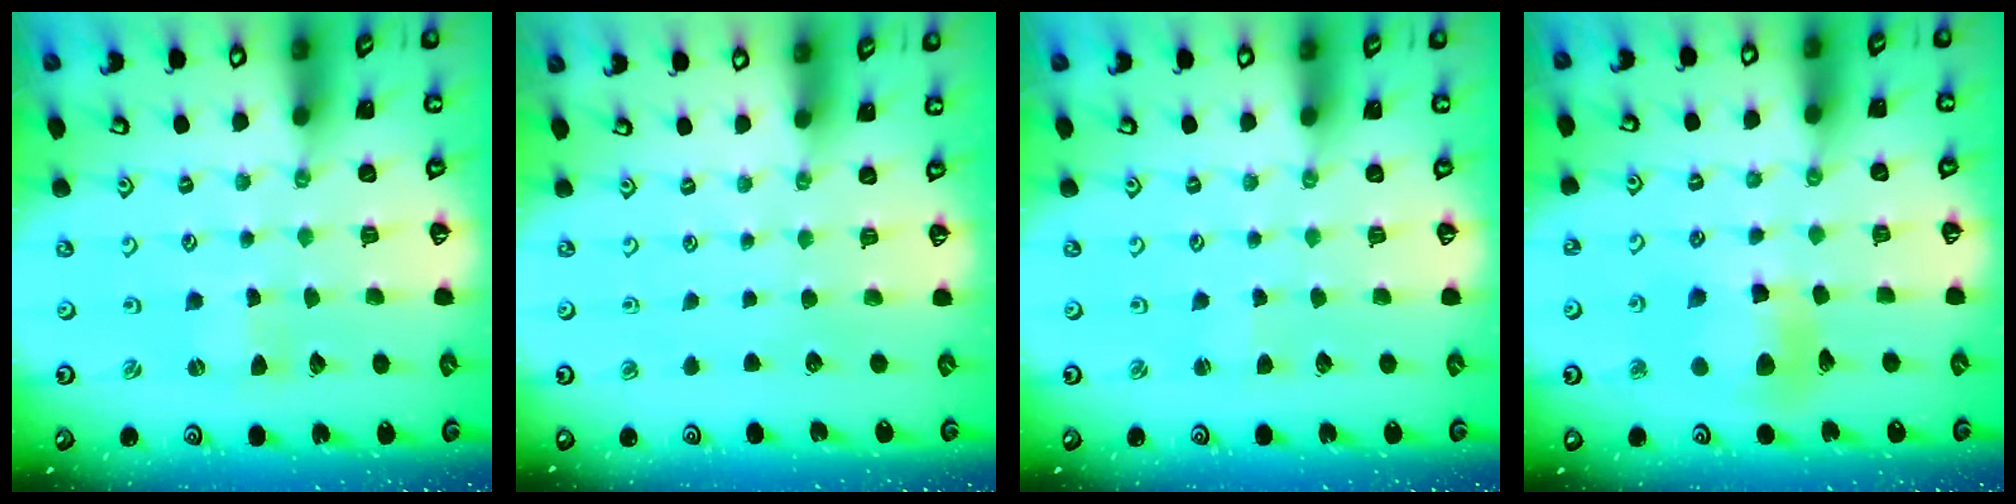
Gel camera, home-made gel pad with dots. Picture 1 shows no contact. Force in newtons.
{"total": 0.0}
{"total": 1.6, "press": 1.6, "slide": 0.2}
{"total": 10.2, "press": 10.2, "slide": 1.3}